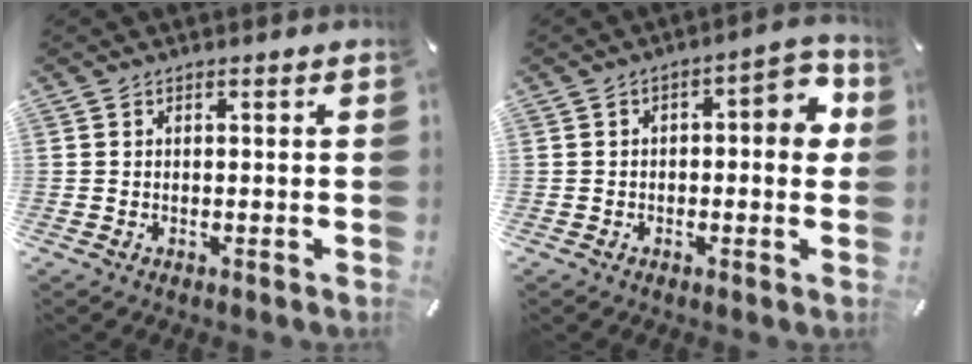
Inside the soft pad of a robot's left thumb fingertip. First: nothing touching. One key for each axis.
{"total": 6.4, "fx": 0.1, "fy": 3.1, "fz": 5.6, "tx": -0.072, "ty": 0.006, "tz": -0.006}